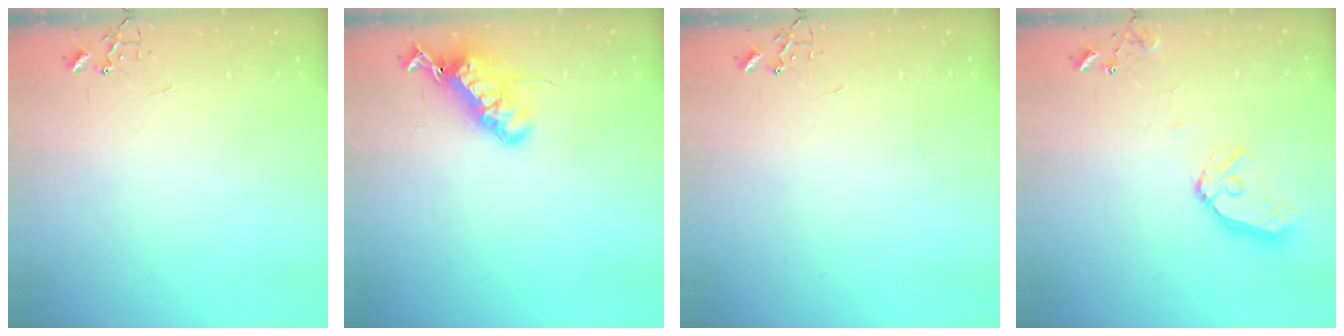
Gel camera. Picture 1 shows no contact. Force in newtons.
{"total": 18.4, "press": 18.4, "slide": 0.6}
{"total": 0.0}
{"total": 12.8, "press": 12.7, "slide": 1.8}